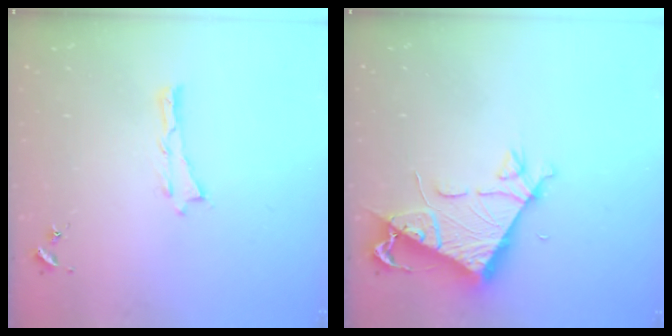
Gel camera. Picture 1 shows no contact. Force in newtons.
{"total": 7.4, "press": 7.4, "slide": 0.7}